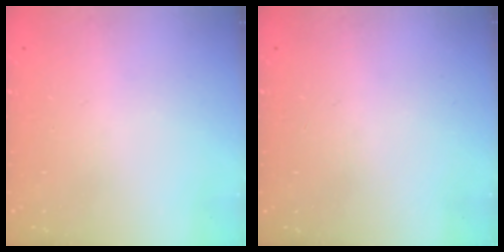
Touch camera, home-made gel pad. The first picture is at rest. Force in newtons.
{"total": 0.0}